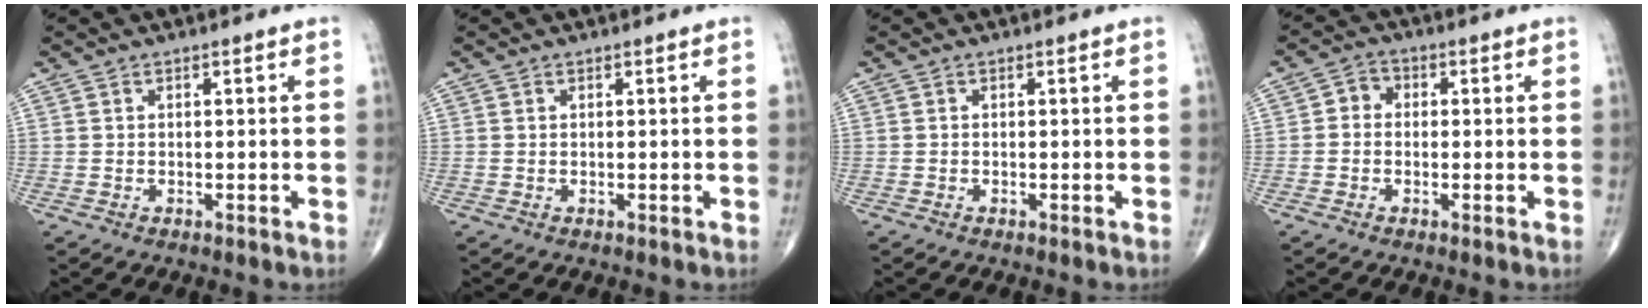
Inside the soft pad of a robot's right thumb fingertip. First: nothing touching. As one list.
[{"total": 0.0}, {"total": 0.0}, {"total": 3.1, "force": [-0.1, 2.7, 1.6], "torque": [-0.009, 0.011, -0.014]}]